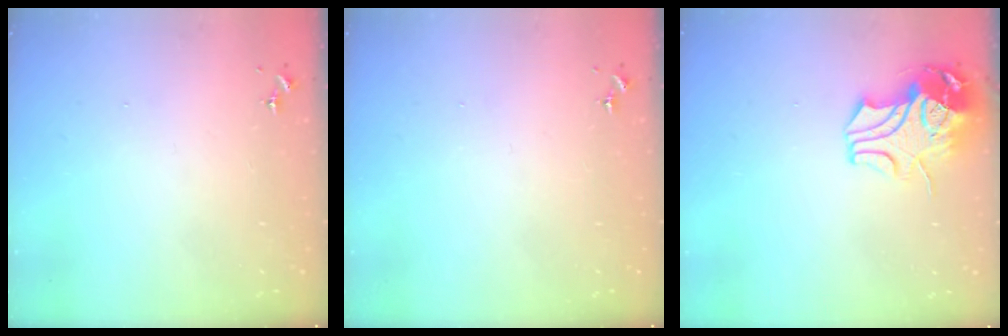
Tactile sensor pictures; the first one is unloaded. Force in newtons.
{"total": 0.0}
{"total": 11.6, "press": 11.5, "slide": 1.5}